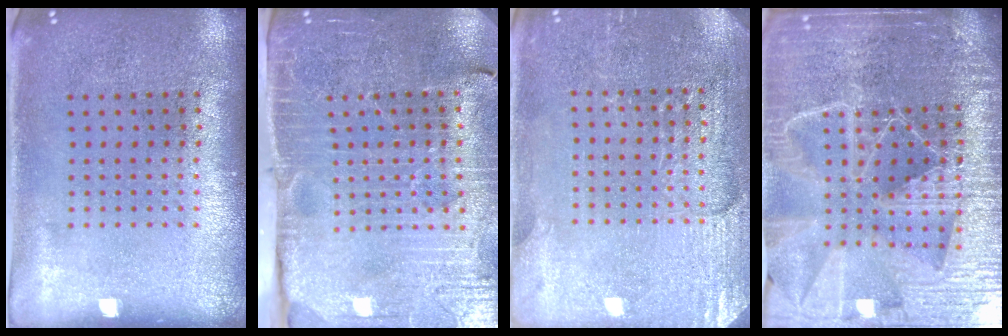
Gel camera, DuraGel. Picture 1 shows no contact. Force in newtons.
{"total": 3.6, "press": 3.6, "slide": 0.6}
{"total": 2.9, "press": 2.9, "slide": 0.3}
{"total": 6.4, "press": 5.5, "slide": 3.2}